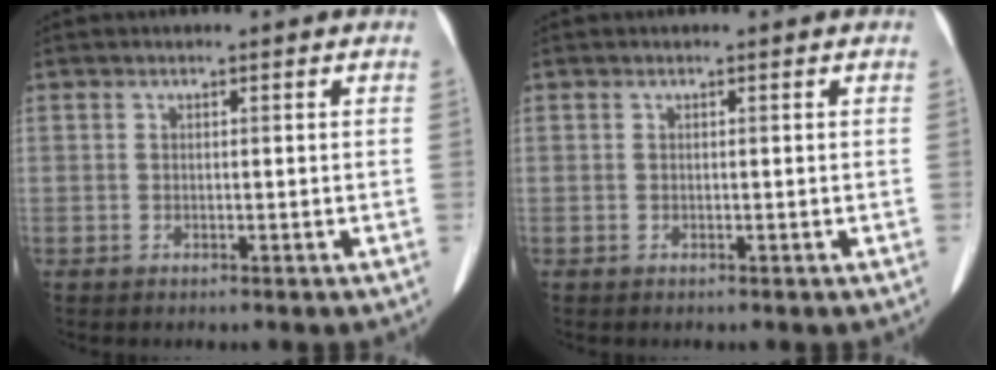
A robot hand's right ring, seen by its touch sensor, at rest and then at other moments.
{"total": 0.0}